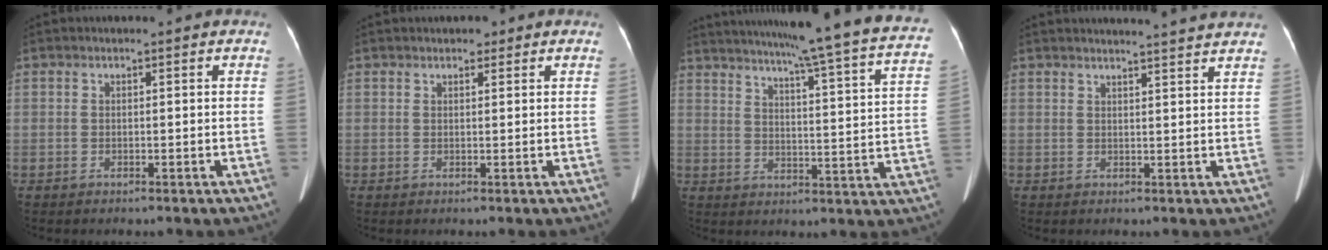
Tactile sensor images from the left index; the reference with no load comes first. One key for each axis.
{"total": 1.4, "fx": 0.9, "fy": 0.7, "fz": 0.7, "tx": -0.011, "ty": 0.003, "tz": 0.012}
{"total": 29.3, "fx": 25.4, "fy": -0.2, "fz": 14.5, "tx": -0.224, "ty": -0.067, "tz": 0.311}
{"total": 8.1, "fx": 7.7, "fy": -0.6, "fz": 2.3, "tx": -0.030, "ty": 0.006, "tz": 0.081}